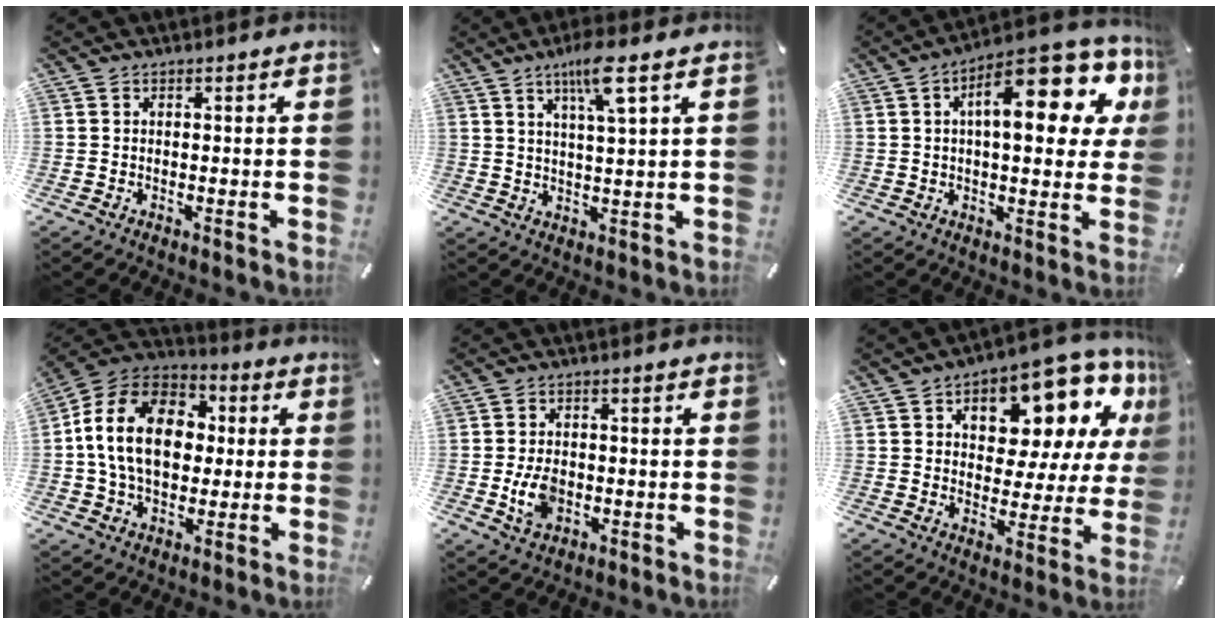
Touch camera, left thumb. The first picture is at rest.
{"total": 8.1, "force": [4.5, 0.9, 6.7], "torque": [-0.124, -0.004, 0.073]}
{"total": 18.9, "force": [6.9, 7.8, 15.8], "torque": [-0.222, -0.027, 0.104]}
{"total": 17.5, "force": [1.0, 13.3, 11.3], "torque": [-0.247, 0.015, 0.016]}
{"total": 6.6, "force": [-1.2, 4.7, 4.5], "torque": [-0.093, -0.002, -0.024]}
{"total": 13.7, "force": [8.9, 7.4, 7.5], "torque": [-0.103, -0.073, 0.147]}